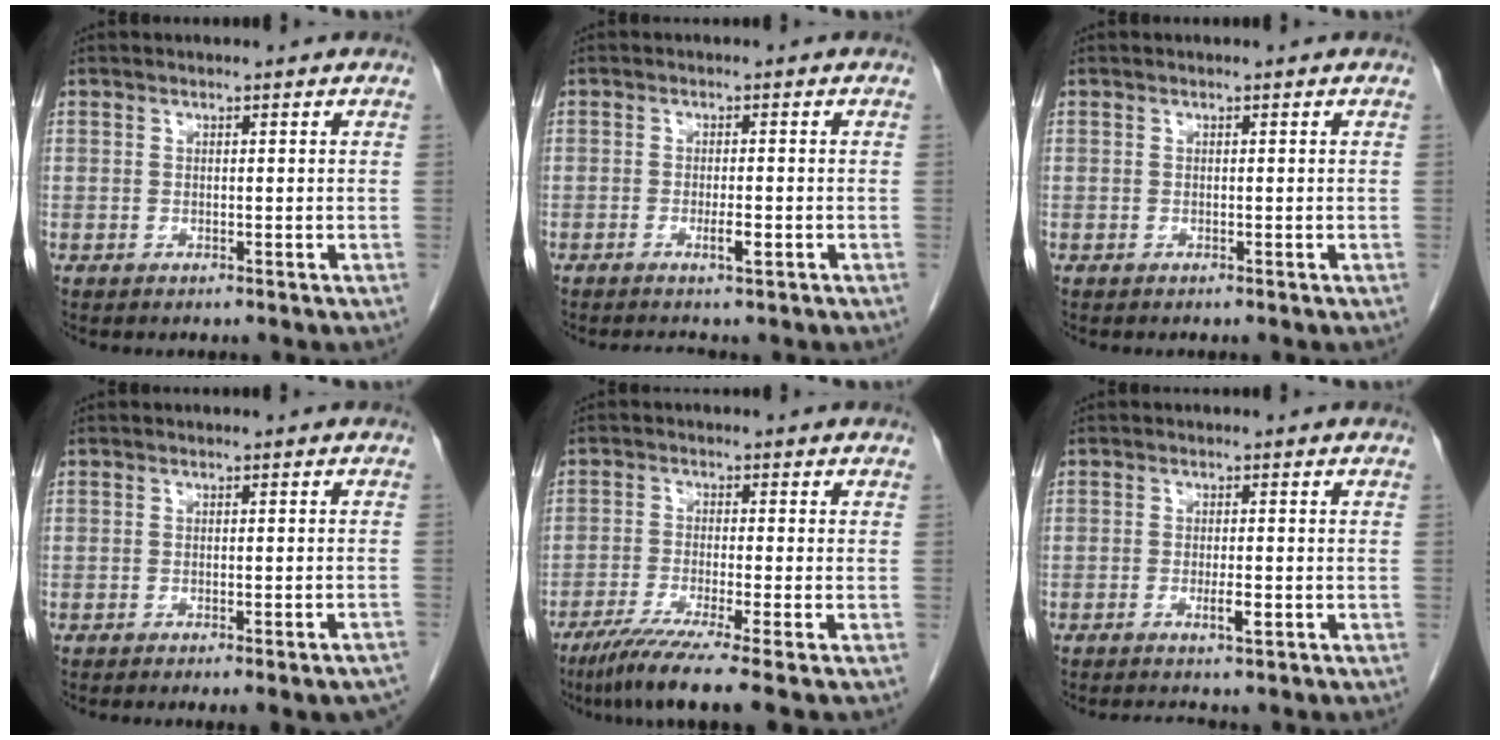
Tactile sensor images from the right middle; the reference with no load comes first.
{"total": 2.1, "force": [-1.1, 0.2, 1.8], "torque": [-0.035, -0.004, -0.018]}
{"total": 0.0}
{"total": 6.7, "force": [-5.9, 0.3, 3.3], "torque": [-0.027, -0.008, -0.069]}
{"total": 8.7, "force": [-6.5, -1.5, 5.6], "torque": [-0.089, -0.029, -0.109]}
{"total": 2.1, "force": [-1.1, 0.2, 1.8], "torque": [-0.035, -0.004, -0.019]}